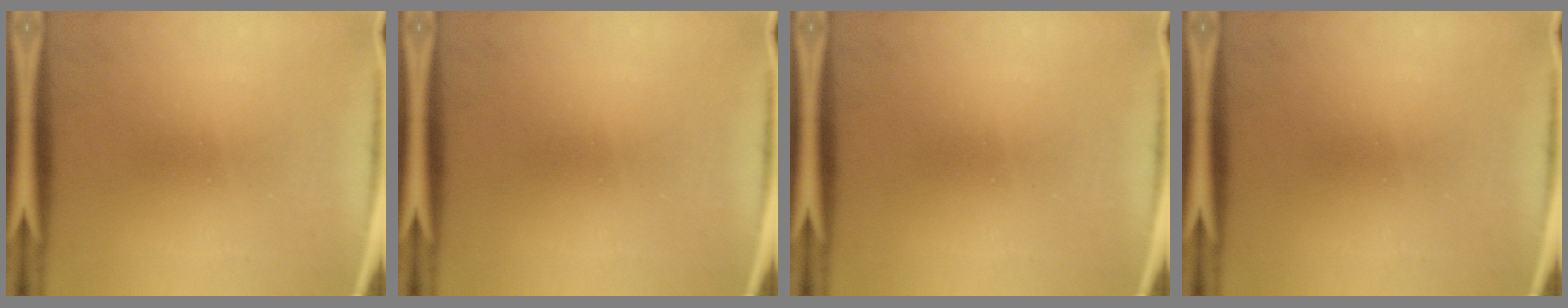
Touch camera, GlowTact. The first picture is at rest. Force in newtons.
{"total": 0.0}
{"total": 0.0}
{"total": 0.0}